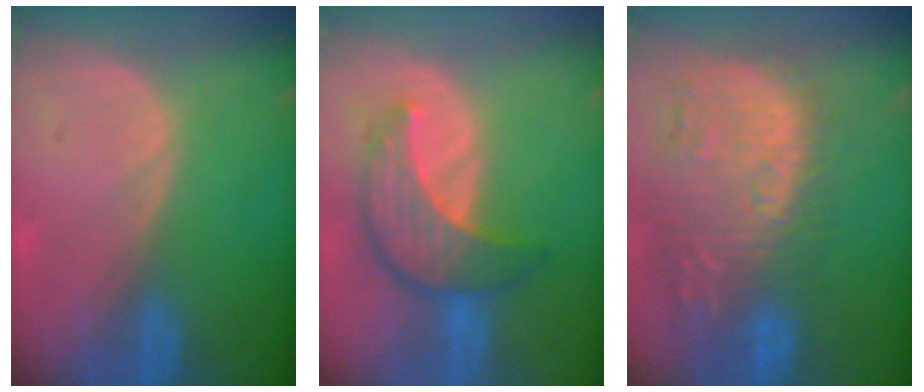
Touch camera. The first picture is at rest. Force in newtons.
{"total": 8.0, "press": 7.6, "slide": 2.4}
{"total": 13.7, "press": 12.2, "slide": 6.3}